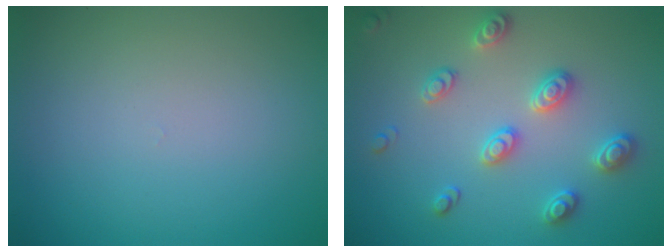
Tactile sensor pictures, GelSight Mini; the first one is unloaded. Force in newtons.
{"total": 3.0, "press": 2.9, "slide": 0.6}